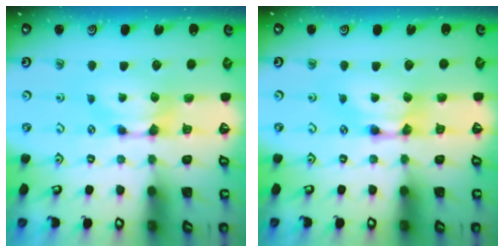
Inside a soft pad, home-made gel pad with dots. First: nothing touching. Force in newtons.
{"total": 2.0, "press": 2.0, "slide": 0.1}